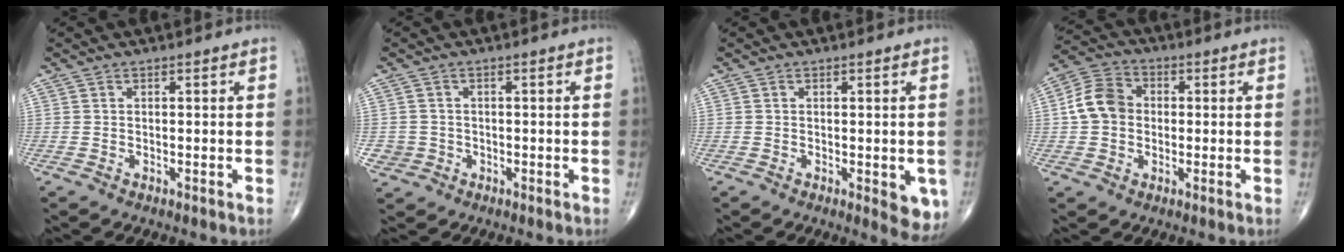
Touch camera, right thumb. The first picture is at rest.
{"total": 2.5, "force": [-0.6, 2.4, -0.1], "torque": [0.016, 0.009, -0.011]}
{"total": 5.0, "force": [-1.3, 1.9, 4.4], "torque": [-0.035, -0.008, -0.013]}
{"total": 8.2, "force": [0.1, 6.7, 4.8], "torque": [-0.079, 0.024, -0.009]}